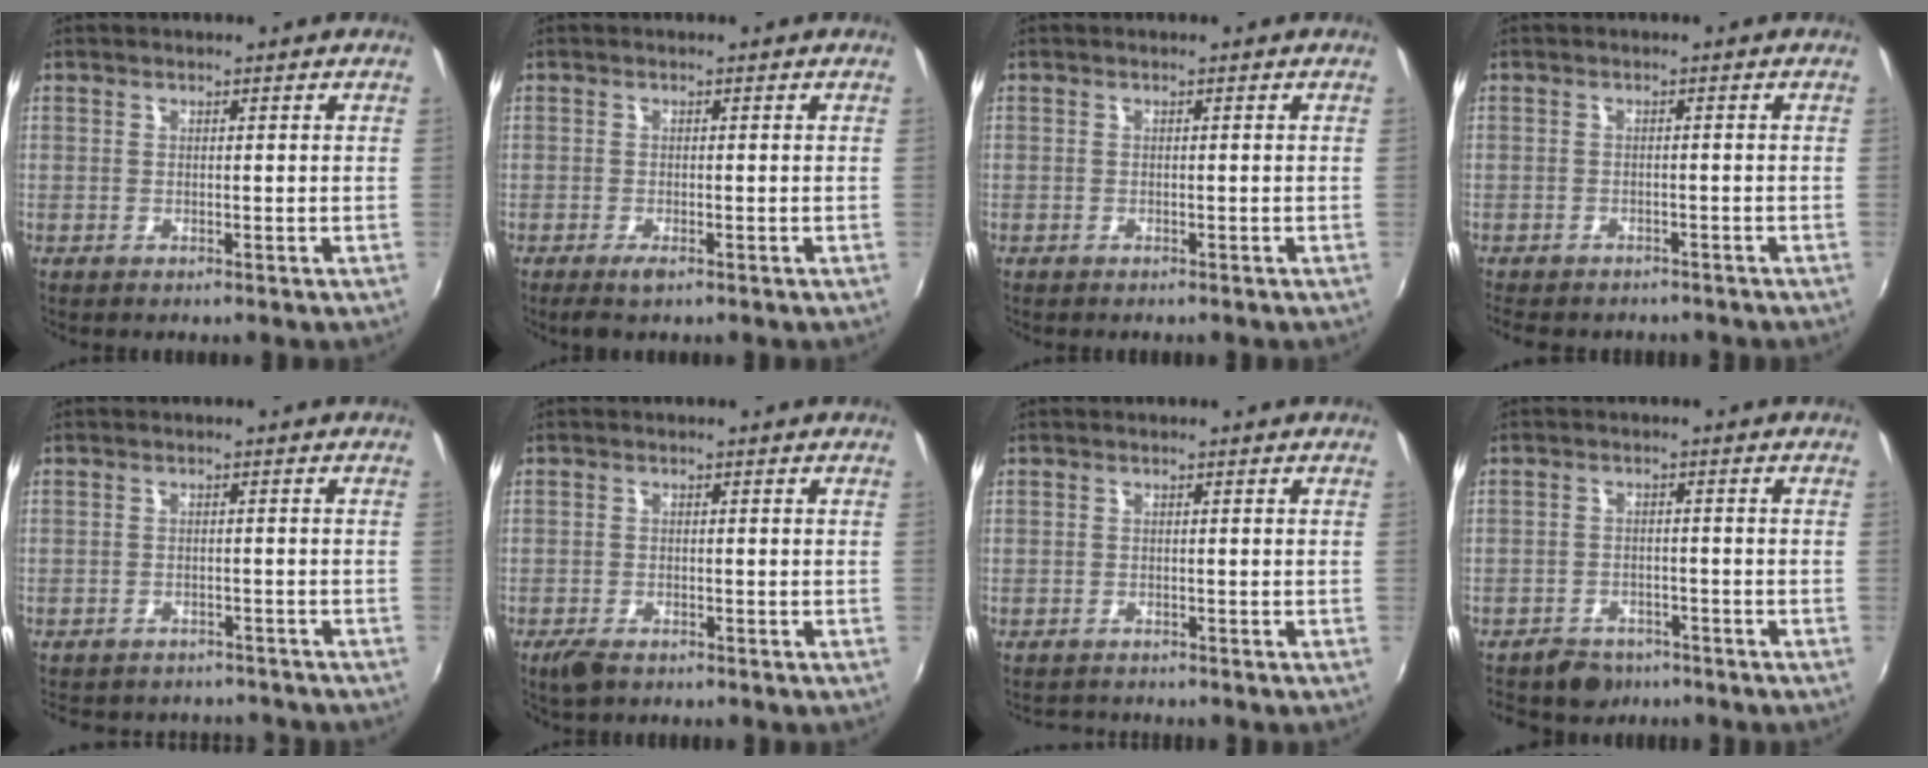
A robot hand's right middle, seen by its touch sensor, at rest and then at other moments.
{"total": 1.9, "force": [-1.3, 0.4, 1.4], "torque": [-0.029, -0.007, -0.023]}
{"total": 0.6, "force": [-0.6, 0.1, 0.2], "torque": [-0.005, -0.001, -0.009]}
{"total": 6.9, "force": [-5.8, 2.5, 2.7], "torque": [-0.065, -0.021, -0.080]}
{"total": 9.9, "force": [-8.7, 3.7, 2.9], "torque": [-0.072, -0.007, -0.113]}
{"total": 3.3, "force": [-2.5, 1.5, 1.7], "torque": [-0.043, -0.010, -0.046]}
{"total": 2.0, "force": [-1.9, 0.6, 0.0], "torque": [-0.007, -0.002, -0.032]}
{"total": 5.6, "force": [-4.6, 3.2, 0.7], "torque": [-0.030, 0.007, -0.071]}